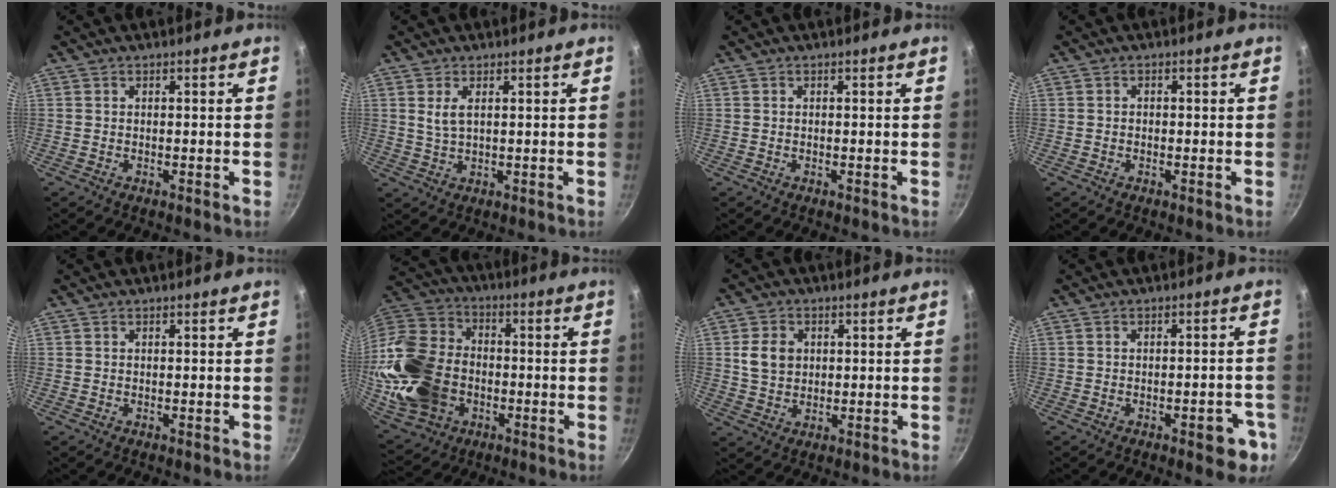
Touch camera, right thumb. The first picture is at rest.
{"total": 3.3, "force": [1.1, 1.5, 2.7], "torque": [-0.054, -0.007, 0.025]}
{"total": 0.0}
{"total": 0.6, "force": [-0.3, 0.5, 0.2], "torque": [-0.003, 0.001, -0.005]}
{"total": 0.0}
{"total": 22.3, "force": [-3.8, 16.7, 14.2], "torque": [-0.282, 0.034, -0.061]}
{"total": 6.0, "force": [1.1, 4.8, 3.4], "torque": [-0.047, 0.003, 0.018]}
{"total": 6.3, "force": [-2.8, 2.6, 5.0], "torque": [-0.040, 0.019, -0.030]}